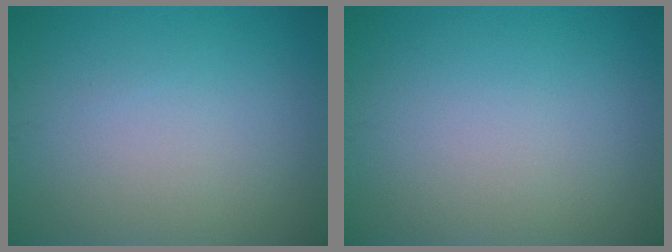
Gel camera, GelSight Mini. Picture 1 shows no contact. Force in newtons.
{"total": 0.0}